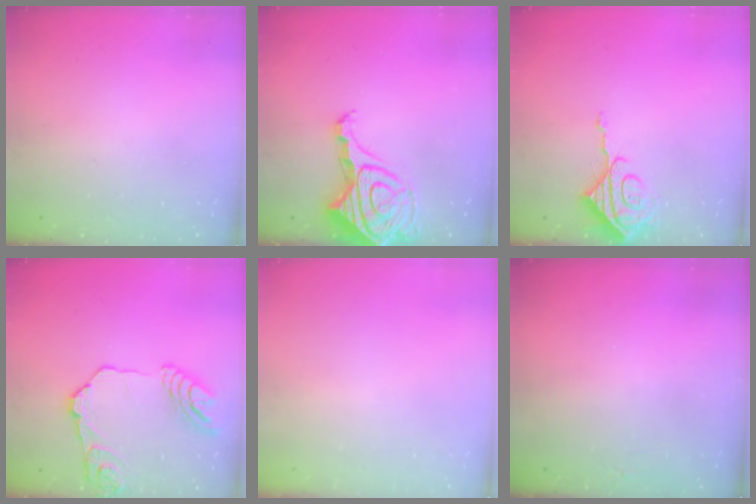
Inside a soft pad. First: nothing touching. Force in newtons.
{"total": 14.2, "press": 14.2, "slide": 1.4}
{"total": 10.5, "press": 10.5, "slide": 0.8}
{"total": 16.0, "press": 15.9, "slide": 1.7}
{"total": 0.0}
{"total": 2.5, "press": 2.5, "slide": 0.2}